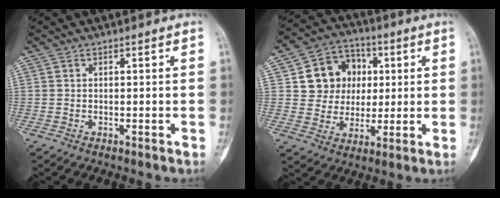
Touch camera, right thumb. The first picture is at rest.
{"total": 12.3, "force": [2.7, 11.0, 4.9], "torque": [-0.030, 0.004, 0.046]}